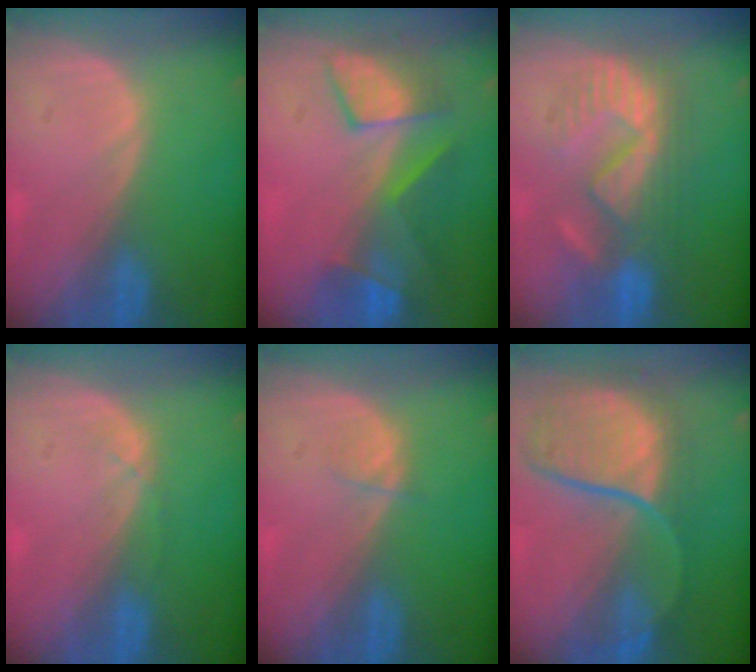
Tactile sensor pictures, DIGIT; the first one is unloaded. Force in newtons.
{"total": 7.9, "press": 7.7, "slide": 1.8}
{"total": 9.1, "press": 9.1, "slide": 1.1}
{"total": 1.1, "press": 1.1, "slide": 0.2}
{"total": 1.2, "press": 1.2, "slide": 0.2}
{"total": 10.5, "press": 9.6, "slide": 4.1}